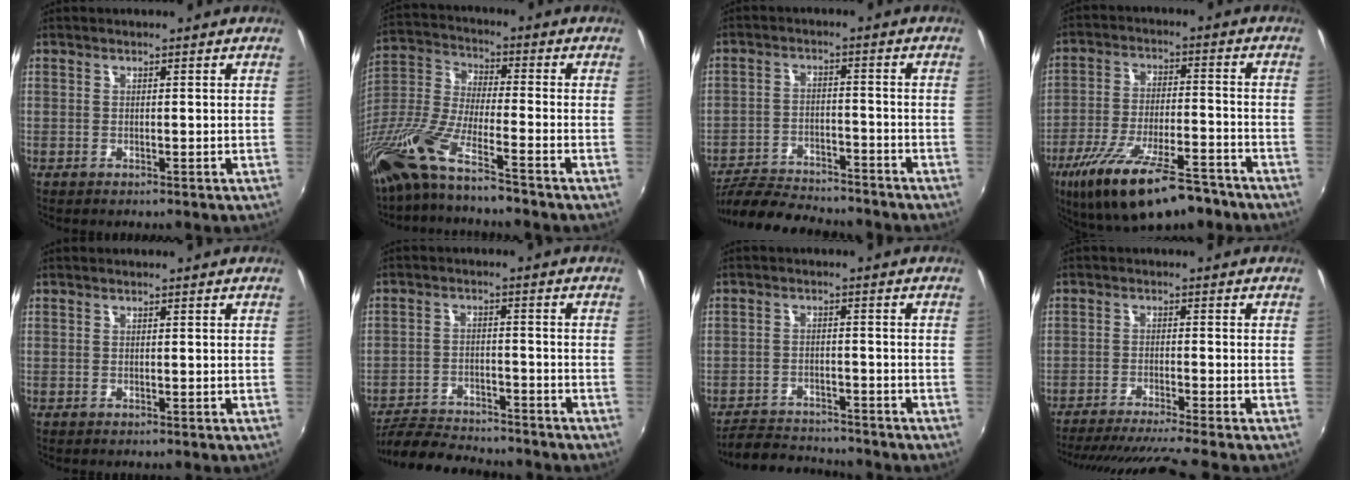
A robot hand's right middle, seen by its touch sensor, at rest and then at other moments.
{"total": 13.5, "force": [-10.1, 0.7, 8.8], "torque": [-0.189, -0.024, -0.202]}
{"total": 14.0, "force": [-12.6, 3.4, 5.0], "torque": [-0.121, -0.007, -0.196]}
{"total": 18.9, "force": [-13.0, 6.0, 12.3], "torque": [-0.233, -0.037, -0.210]}
{"total": 0.0}
{"total": 12.3, "force": [-11.2, 3.1, 4.1], "torque": [-0.109, -0.005, -0.176]}
{"total": 9.1, "force": [-8.6, 2.1, 2.1], "torque": [-0.068, 0.003, -0.136]}
{"total": 12.9, "force": [-11.3, -1.2, 6.1], "torque": [-0.124, -0.023, -0.178]}